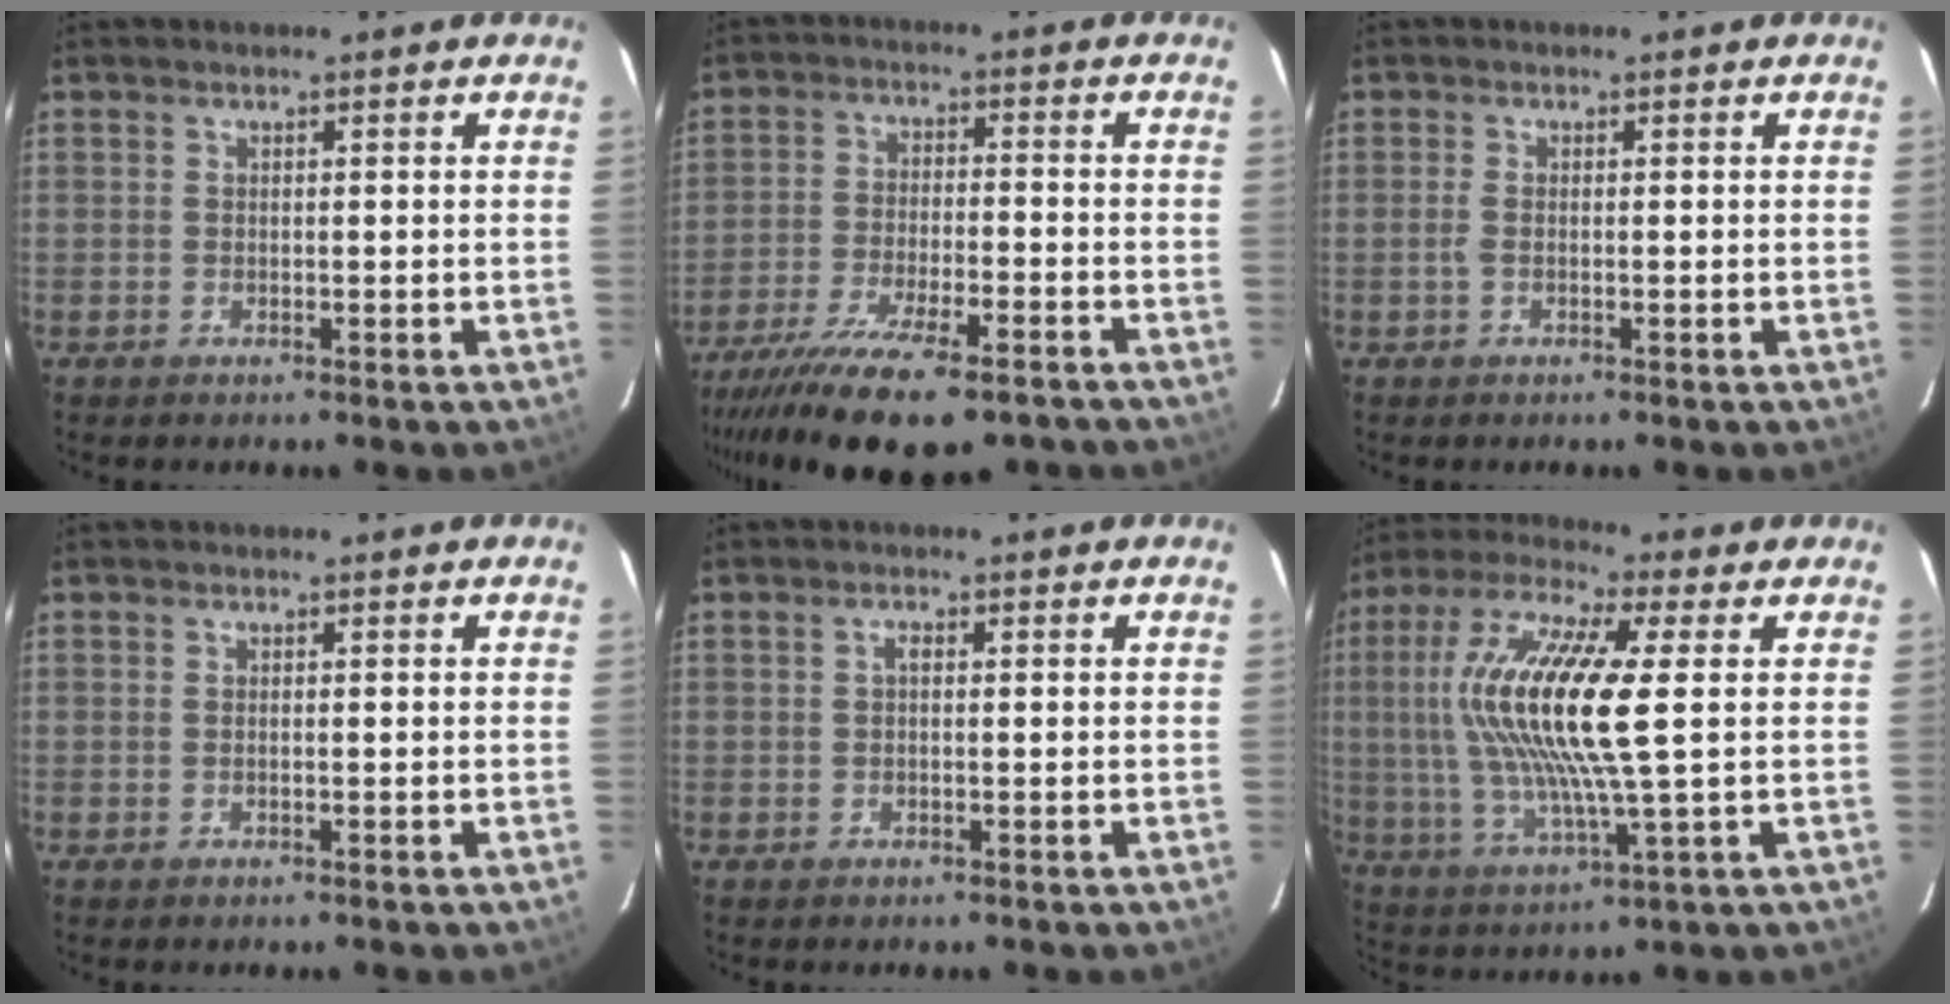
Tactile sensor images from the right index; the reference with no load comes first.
{"total": 19.5, "force": [-15.0, 5.3, 11.3], "torque": [-0.223, -0.046, -0.240]}
{"total": 1.2, "force": [-0.3, 0.3, 1.1], "torque": [-0.023, -0.001, -0.007]}
{"total": 0.0}
{"total": 1.0, "force": [0.1, 0.5, 0.8], "torque": [-0.015, 0.006, -0.001]}
{"total": 18.3, "force": [2.3, 3.3, 17.9], "torque": [-0.346, 0.003, 0.040]}